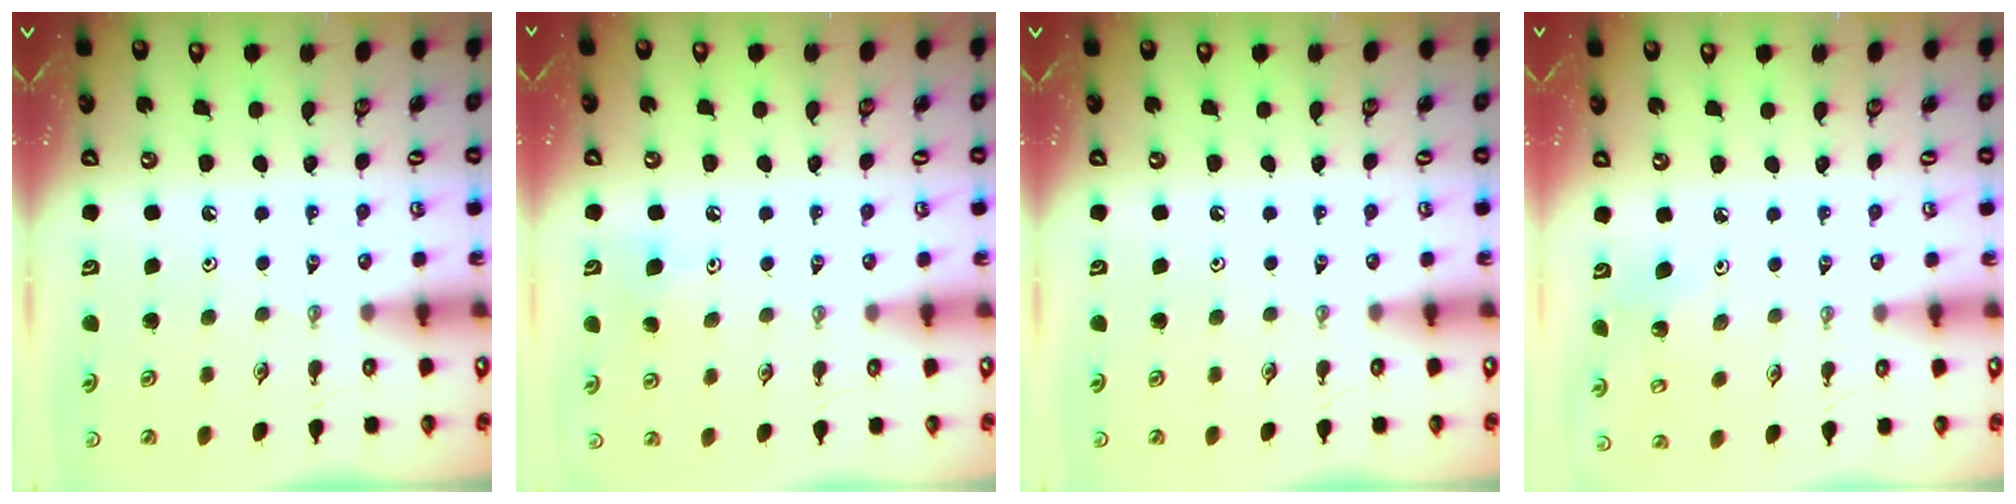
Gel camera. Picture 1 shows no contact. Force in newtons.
{"total": 5.8, "press": 5.6, "slide": 1.5}
{"total": 0.0}
{"total": 4.5, "press": 4.2, "slide": 1.6}